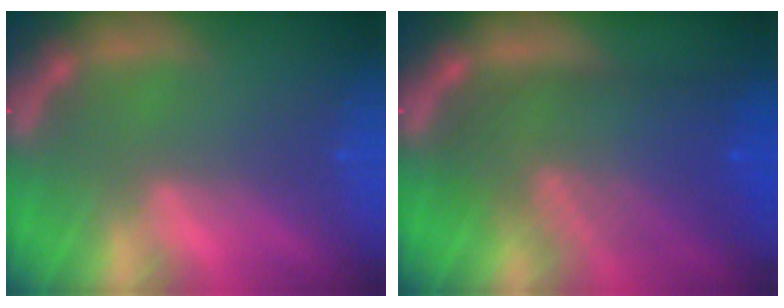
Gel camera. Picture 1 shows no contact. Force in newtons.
{"total": 9.6}